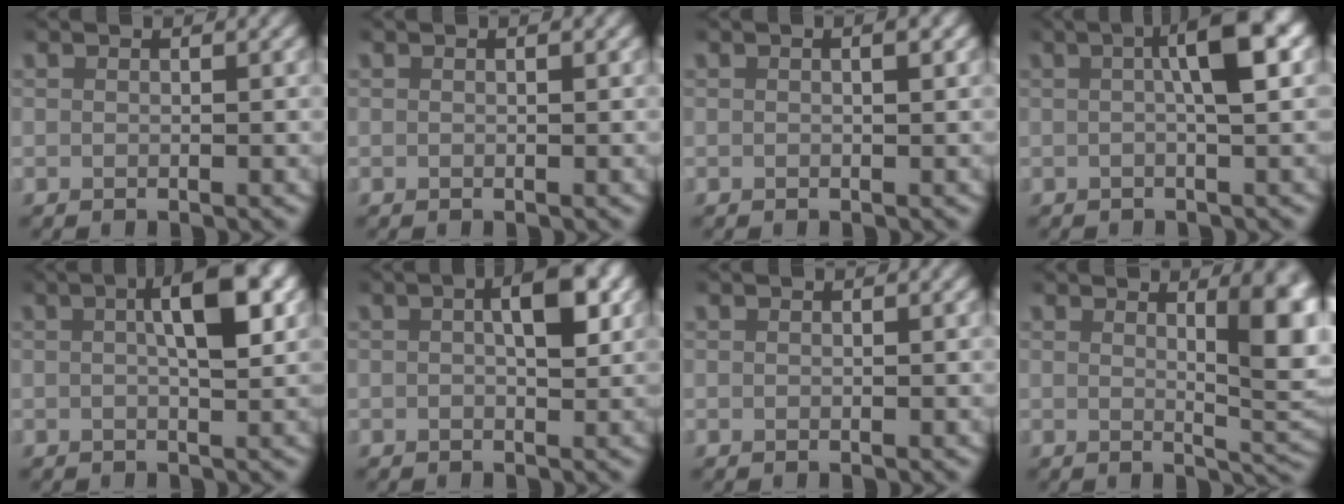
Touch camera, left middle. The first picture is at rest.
{"total": 0.0}
{"total": 0.7, "force": [0.2, 0.1, 0.7], "torque": [-0.011, 0.001, 0.004]}
{"total": 5.3, "force": [0.8, 0.9, 5.1], "torque": [-0.076, 0.020, 0.004]}
{"total": 5.5, "force": [1.0, 1.5, 5.2], "torque": [-0.074, 0.016, 0.006]}
{"total": 4.1, "force": [0.7, 1.5, 3.7], "torque": [-0.053, 0.009, 0.006]}
{"total": 0.0}
{"total": 5.9, "force": [1.6, 1.3, 5.5], "torque": [-0.061, -0.010, 0.028]}